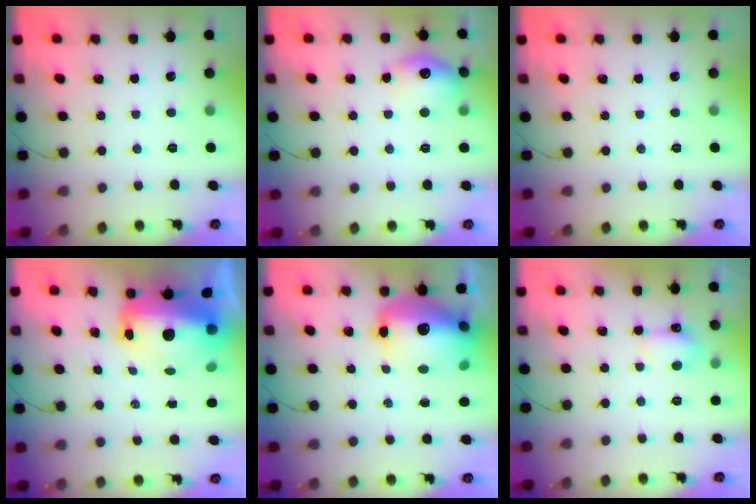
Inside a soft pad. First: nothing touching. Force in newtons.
{"total": 11.8, "press": 11.8, "slide": 0.6}
{"total": 0.0}
{"total": 13.7, "press": 13.3, "slide": 3.4}
{"total": 18.0, "press": 17.5, "slide": 4.1}
{"total": 4.1, "press": 4.0, "slide": 0.9}